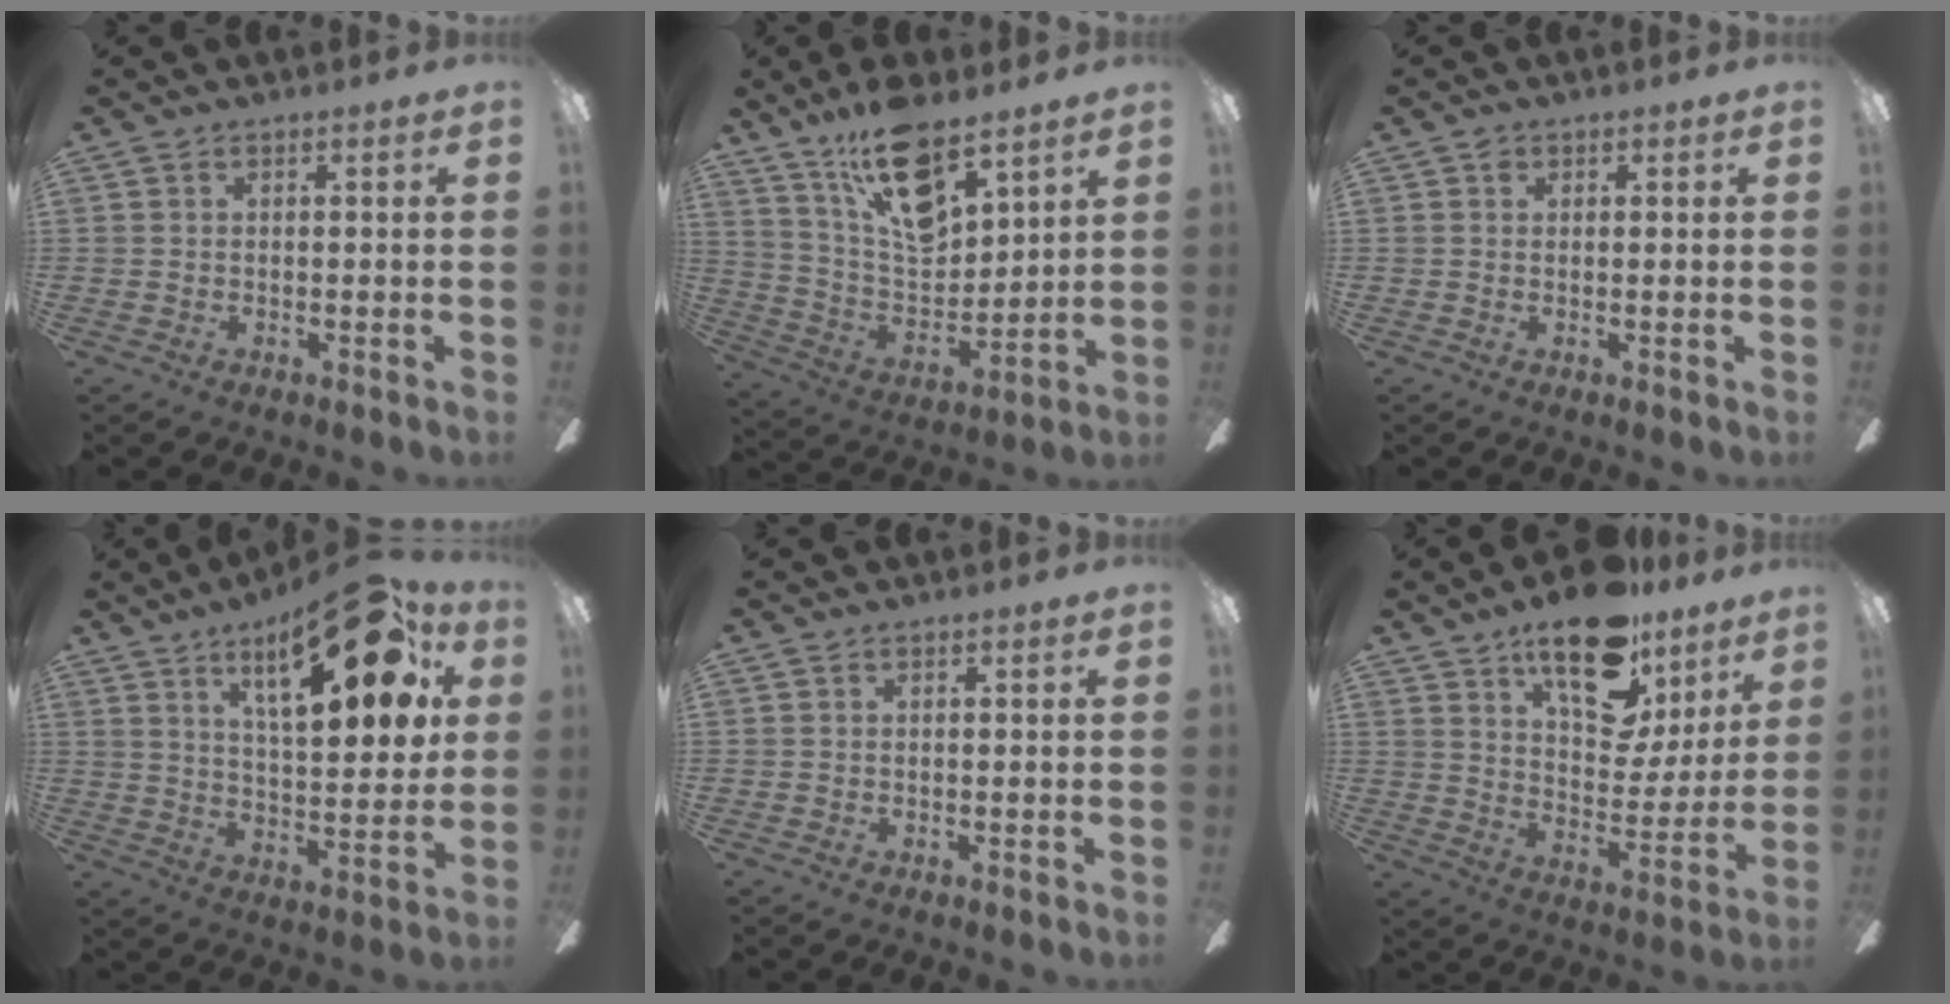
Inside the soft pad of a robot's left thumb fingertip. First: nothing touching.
{"total": 17.4, "force": [12.0, 7.4, 10.2], "torque": [-0.189, -0.063, 0.216]}
{"total": 1.2, "force": [0.5, 0.9, 0.6], "torque": [-0.014, 0.005, 0.009]}
{"total": 23.5, "force": [12.0, 8.7, 18.2], "torque": [-0.262, -0.054, 0.183]}
{"total": 0.0}
{"total": 20.0, "force": [13.4, 9.2, 11.7], "torque": [-0.175, -0.076, 0.228]}